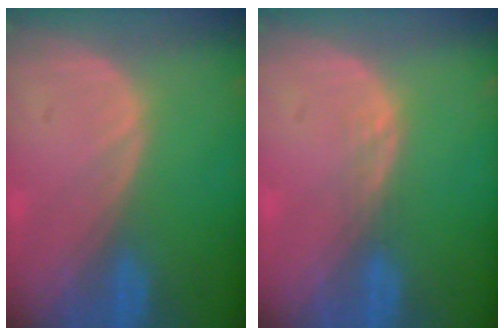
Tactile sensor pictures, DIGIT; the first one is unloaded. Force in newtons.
{"total": 1.1, "press": 1.1, "slide": 0.1}